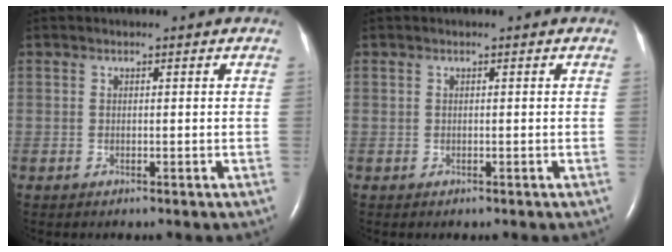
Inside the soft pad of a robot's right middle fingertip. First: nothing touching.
{"total": 0.0}